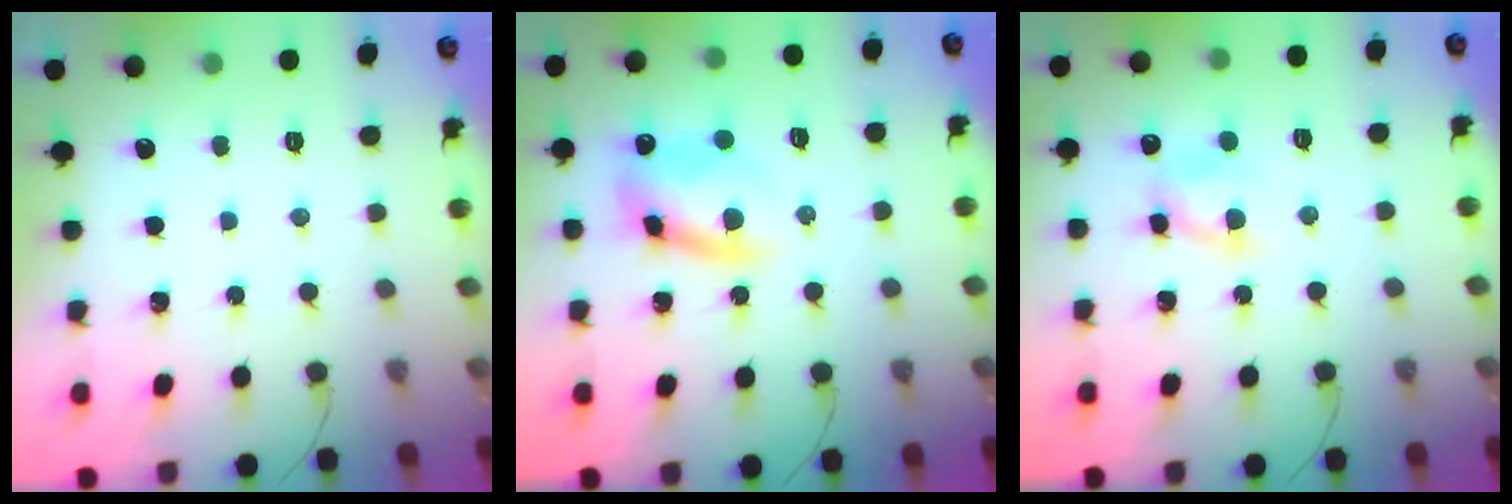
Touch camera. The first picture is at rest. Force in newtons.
{"total": 10.5, "press": 10.4, "slide": 1.6}
{"total": 5.9, "press": 5.8, "slide": 1.3}